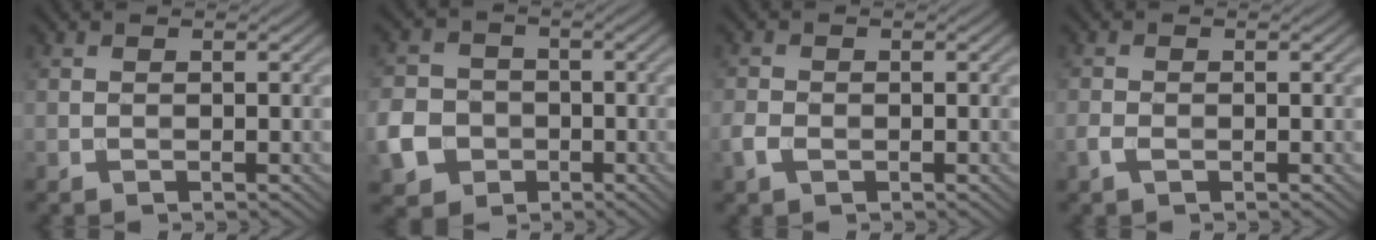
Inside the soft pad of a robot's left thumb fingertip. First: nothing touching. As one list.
[{"total": 6.3, "force": [-2.2, 5.4, 2.5], "torque": [-0.069, -0.011, -0.052]}, {"total": 2.0, "force": [-0.8, 1.4, 1.3], "torque": [-0.034, -0.003, -0.020]}, {"total": 1.4, "force": [-0.7, 0.7, 1.0], "torque": [-0.025, -0.002, -0.016]}]